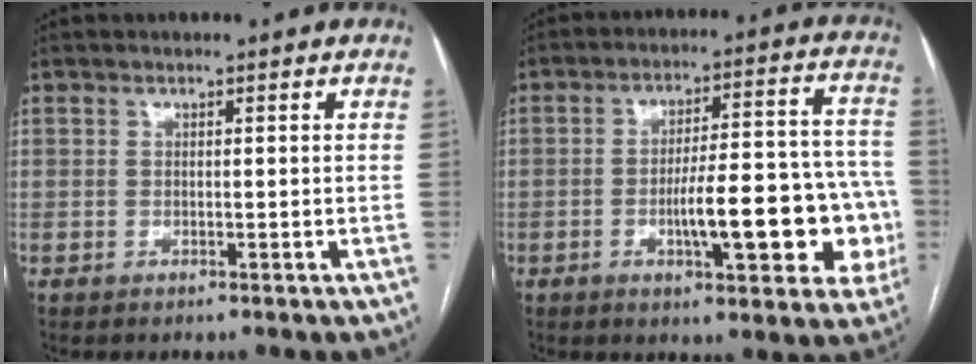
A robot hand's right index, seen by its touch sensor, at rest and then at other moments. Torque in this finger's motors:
{"motor_torque": [1.12, 0.63, 0.36, 0.14]}